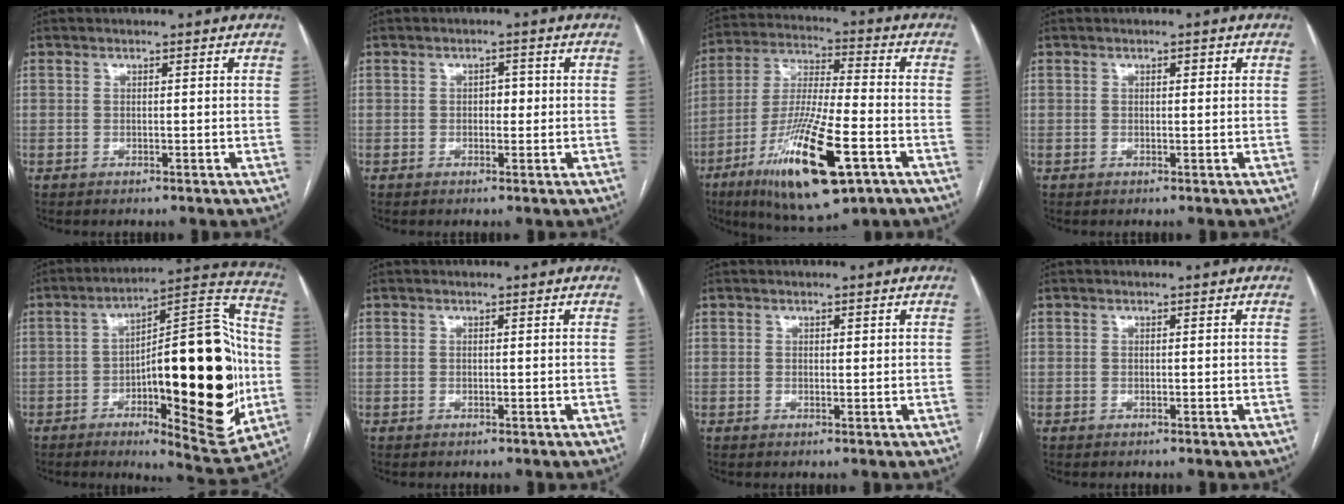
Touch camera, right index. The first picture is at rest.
{"total": 2.0, "force": [0.0, 1.2, 1.5], "torque": [-0.016, 0.006, -0.001]}
{"total": 19.3, "force": [-8.8, 3.6, 16.7], "torque": [-0.328, -0.030, -0.147]}
{"total": 0.9, "force": [0.4, 0.4, 0.7], "torque": [-0.009, 0.002, 0.003]}
{"total": 27.6, "force": [-4.5, 7.2, 26.3], "torque": [-0.350, 0.017, -0.051]}
{"total": 0.0}
{"total": 0.6, "force": [0.3, 0.3, 0.4], "torque": [-0.003, -0.001, 0.004]}
{"total": 0.0}